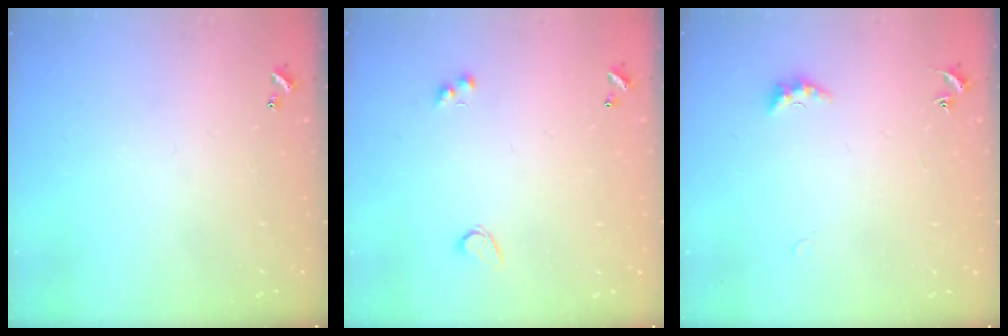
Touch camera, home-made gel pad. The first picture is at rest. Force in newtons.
{"total": 2.8, "press": 2.6, "slide": 1.2}
{"total": 2.0, "press": 1.9, "slide": 0.6}